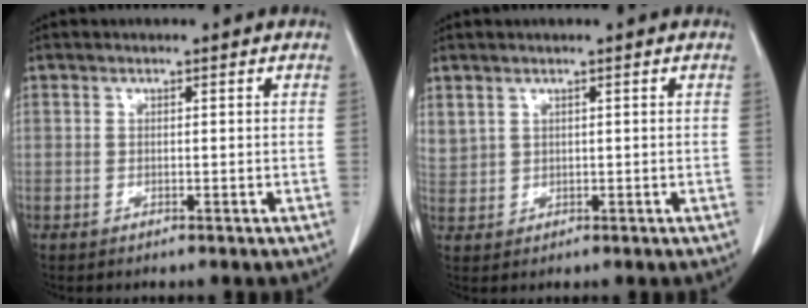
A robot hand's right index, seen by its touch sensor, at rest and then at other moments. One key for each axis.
{"total": 2.7, "fx": 1.8, "fy": 1.9, "fz": 0.8, "tx": -0.020, "ty": 0.009, "tz": 0.046}